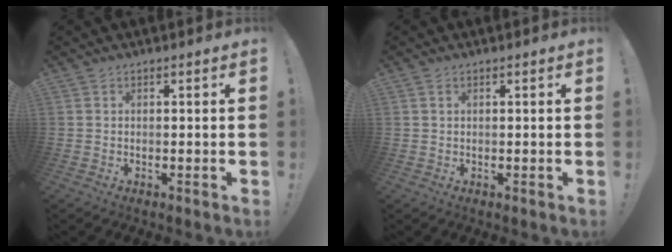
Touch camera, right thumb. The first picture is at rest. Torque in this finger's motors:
{"motor_torque": [0.29, 0.17, 0.03, 0.05, -0.03]}